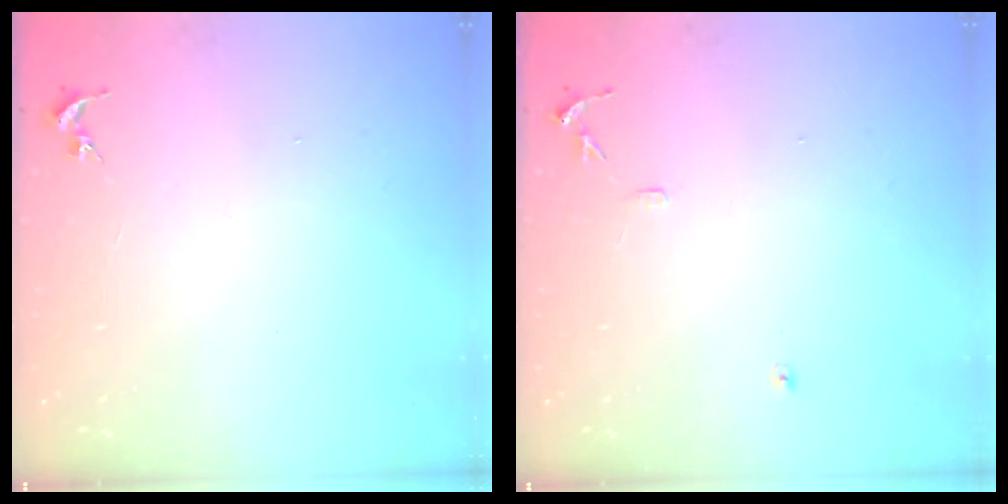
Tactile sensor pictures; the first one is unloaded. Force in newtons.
{"total": 6.1, "press": 6.0, "slide": 0.6}